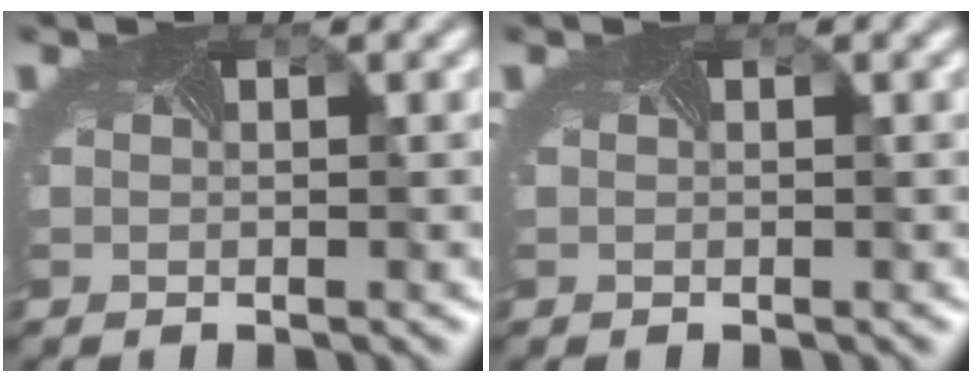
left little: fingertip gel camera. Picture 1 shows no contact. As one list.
[{"total": 0.0}]